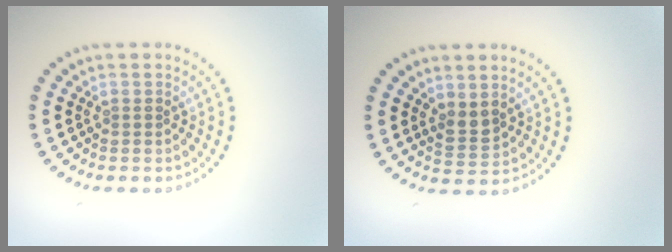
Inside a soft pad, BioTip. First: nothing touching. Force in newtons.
{"total": 1.7, "press": 1.4, "slide": 1.0}